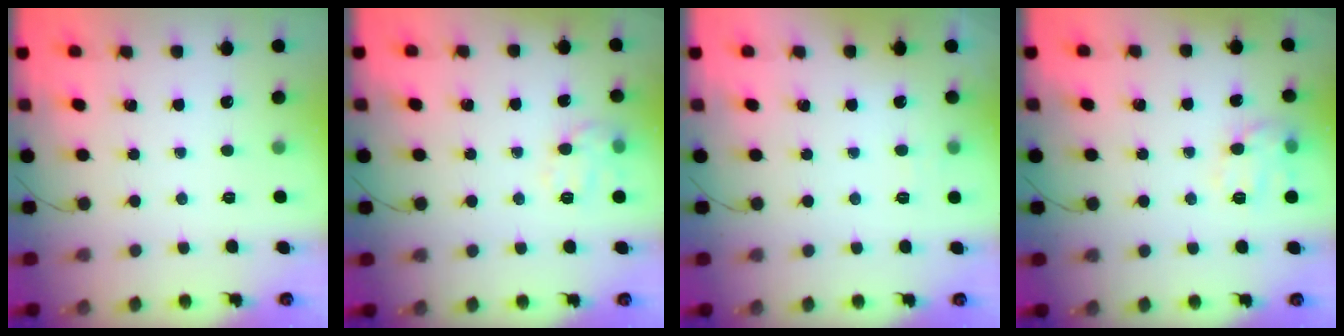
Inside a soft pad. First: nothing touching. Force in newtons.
{"total": 10.3, "press": 10.3, "slide": 0.3}
{"total": 2.6, "press": 2.1, "slide": 1.5}
{"total": 10.8, "press": 10.8, "slide": 0.4}